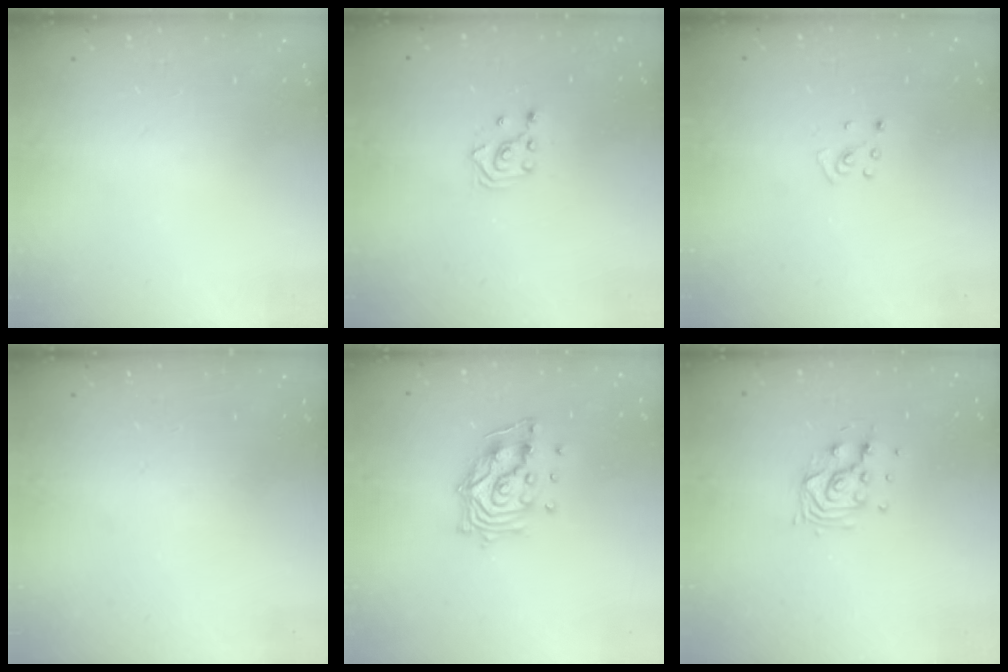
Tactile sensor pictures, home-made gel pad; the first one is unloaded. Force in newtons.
{"total": 2.6, "press": 2.4, "slide": 1.0}
{"total": 3.9, "press": 3.9, "slide": 0.4}
{"total": 0.0}
{"total": 11.8, "press": 11.7, "slide": 1.4}
{"total": 9.0, "press": 8.9, "slide": 1.5}